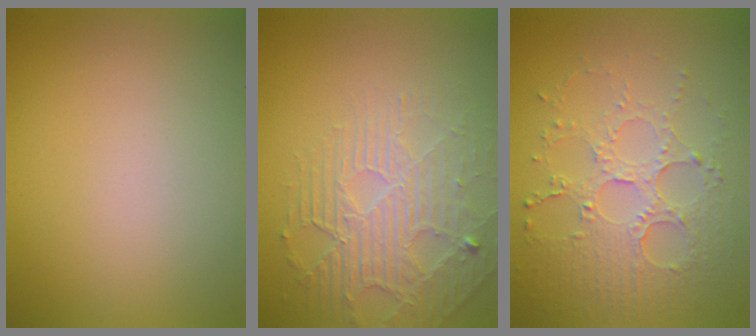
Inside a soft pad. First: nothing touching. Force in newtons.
{"total": 3.5, "press": 3.1, "slide": 1.6}
{"total": 4.6, "press": 3.7, "slide": 2.8}